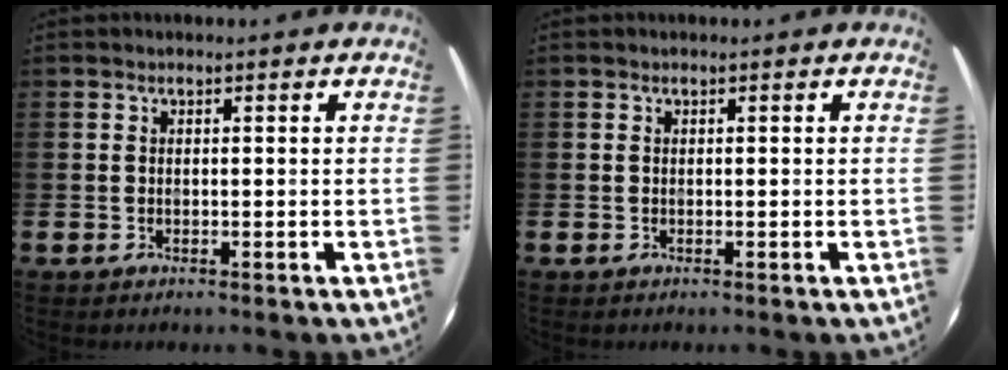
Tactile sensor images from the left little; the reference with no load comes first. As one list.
[{"total": 0.0}]